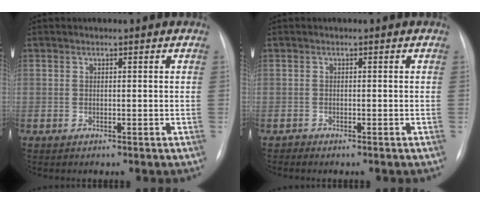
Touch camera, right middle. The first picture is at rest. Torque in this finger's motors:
{"motor_torque": [0.03, -0.03, 0.03, 0.00]}